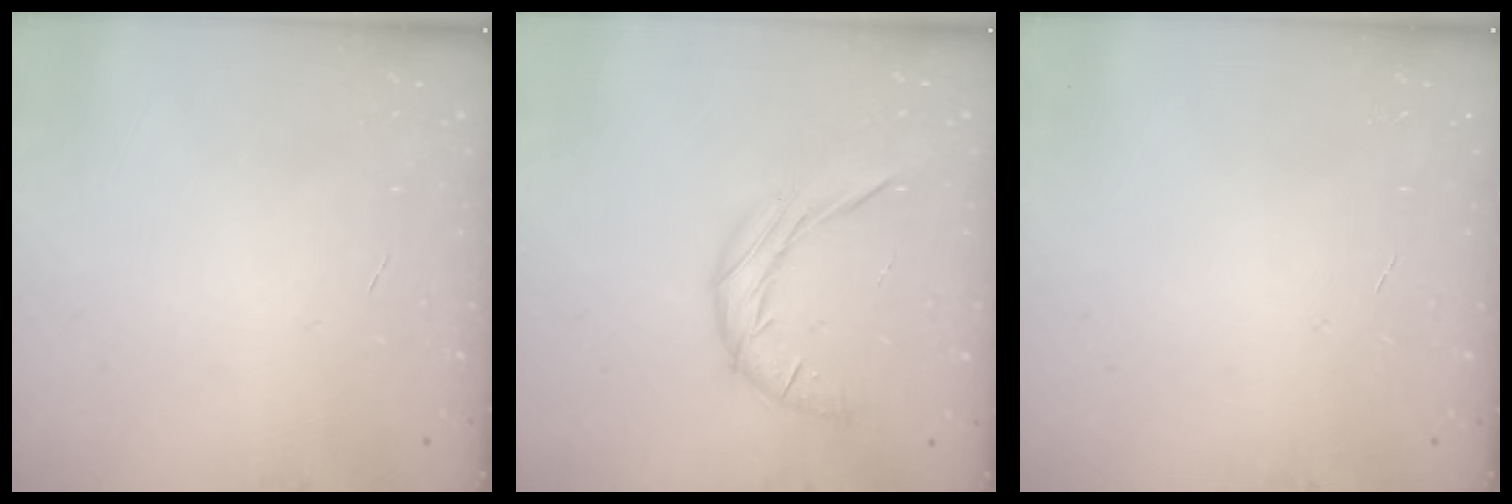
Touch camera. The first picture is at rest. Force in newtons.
{"total": 8.6, "press": 8.6, "slide": 0.2}
{"total": 0.0}